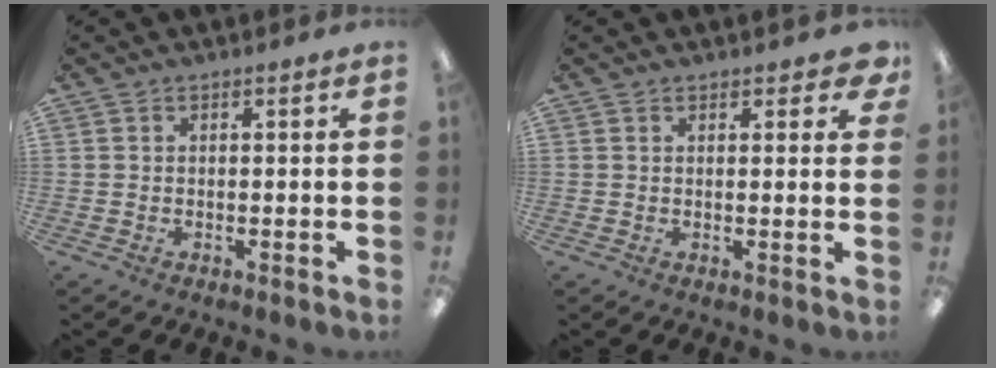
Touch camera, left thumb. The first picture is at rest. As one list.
[{"total": 2.9, "force": [2.1, 1.3, 1.6], "torque": [-0.019, -0.002, 0.034]}]